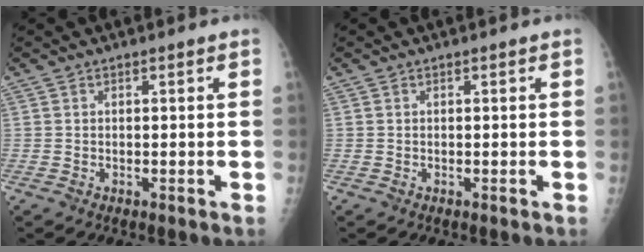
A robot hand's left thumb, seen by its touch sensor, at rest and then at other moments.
{"total": 0.0}